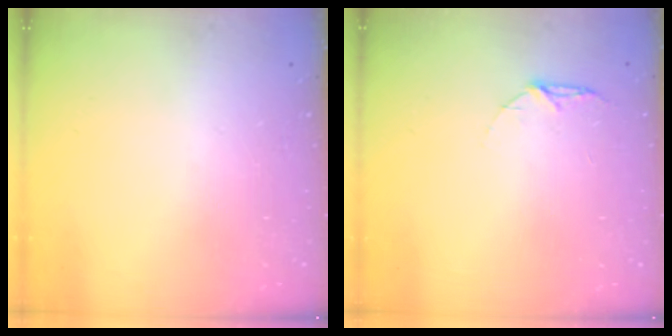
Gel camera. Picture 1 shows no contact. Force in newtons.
{"total": 4.4, "press": 4.4, "slide": 0.5}